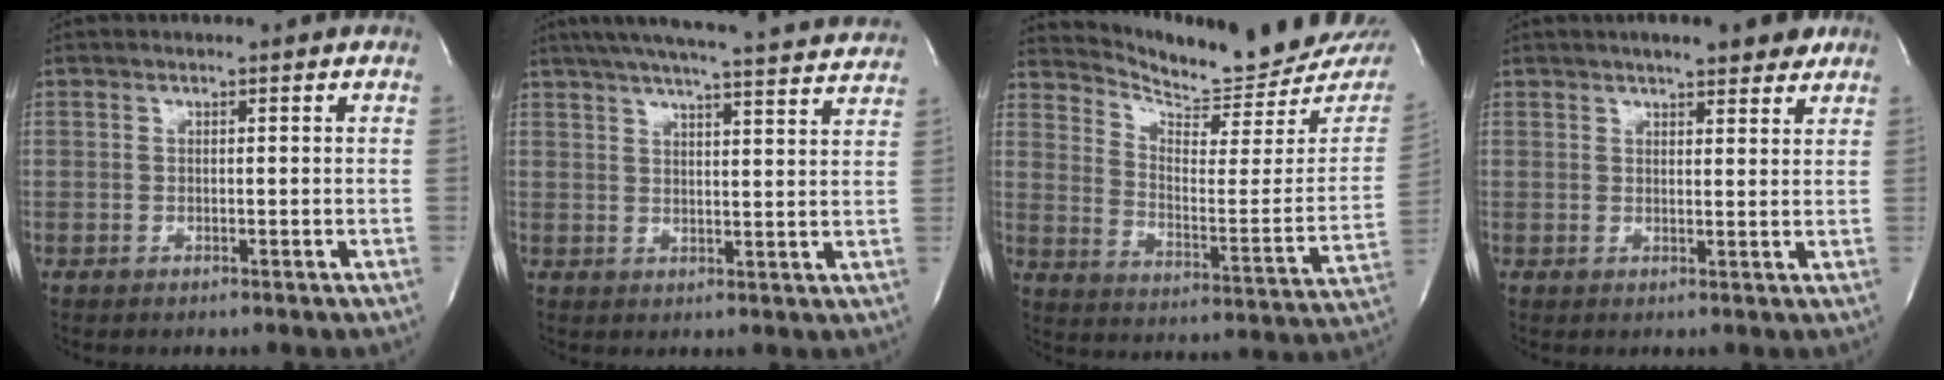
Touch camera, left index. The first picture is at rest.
{"total": 23.2, "force": [21.4, 0.7, 8.9], "torque": [-0.146, -0.008, 0.267]}
{"total": 19.1, "force": [18.4, 1.7, 4.8], "torque": [-0.081, -0.100, 0.244]}
{"total": 6.7, "force": [5.1, 1.6, 3.9], "torque": [-0.054, 0.010, 0.069]}